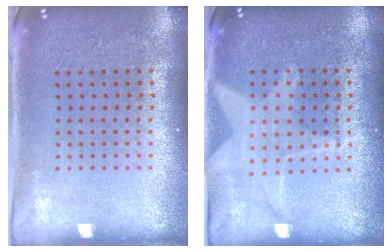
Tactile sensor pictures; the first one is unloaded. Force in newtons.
{"total": 1.2, "press": 1.2, "slide": 0.3}